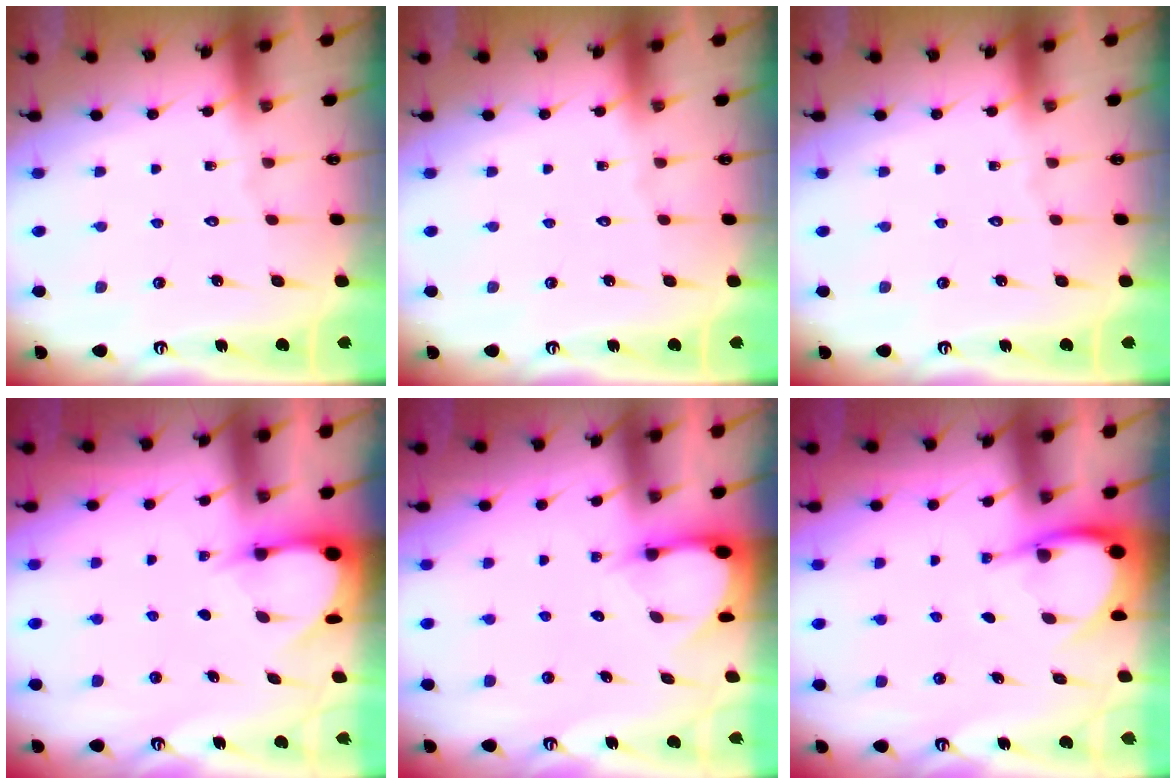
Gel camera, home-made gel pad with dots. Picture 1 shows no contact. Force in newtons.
{"total": 0.0}
{"total": 0.0}
{"total": 3.5, "press": 3.5, "slide": 0.5}
{"total": 2.8, "press": 2.8, "slide": 0.2}
{"total": 4.6, "press": 4.6, "slide": 0.3}